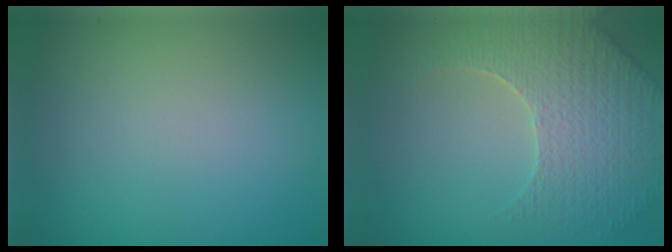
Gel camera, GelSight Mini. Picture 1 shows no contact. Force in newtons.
{"total": 5.1, "press": 4.7, "slide": 2.1}